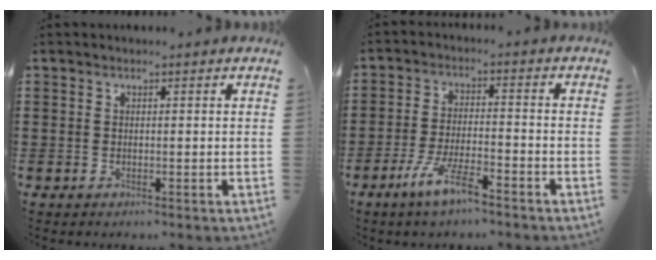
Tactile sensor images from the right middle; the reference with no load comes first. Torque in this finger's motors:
{"motor_torque": [1.57, -0.57, 0.41, 0.07]}